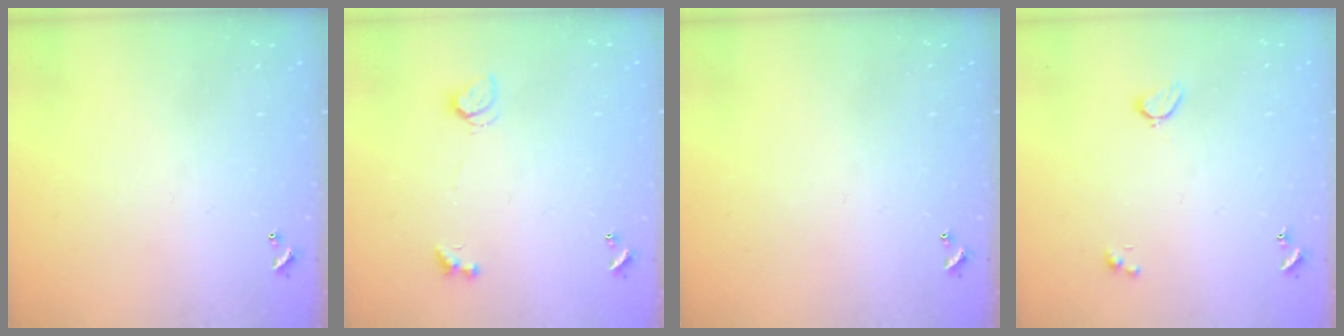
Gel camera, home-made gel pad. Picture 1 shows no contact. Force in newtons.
{"total": 2.2, "press": 2.1, "slide": 0.6}
{"total": 0.0}
{"total": 2.1, "press": 2.0, "slide": 0.6}